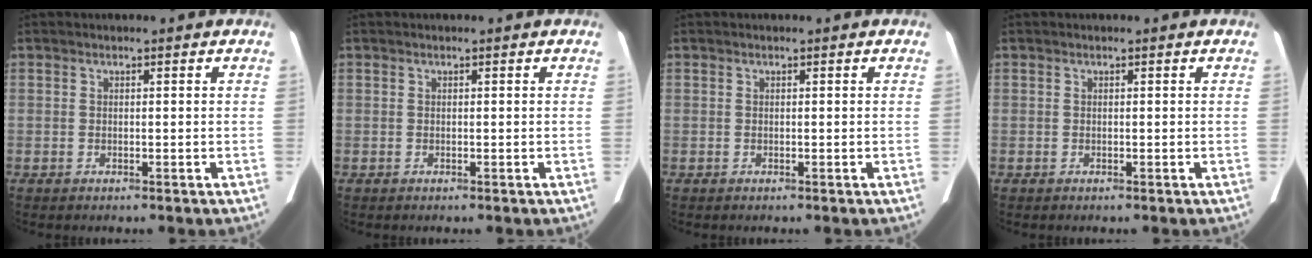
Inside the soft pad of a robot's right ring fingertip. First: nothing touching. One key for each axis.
{"total": 0.0}
{"total": 0.0}
{"total": 0.0}